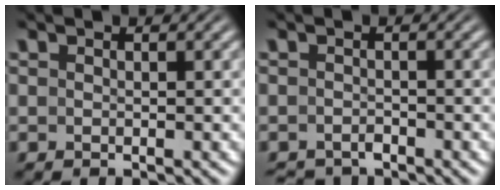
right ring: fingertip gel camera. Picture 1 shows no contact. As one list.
[{"total": 2.2, "force": [-2.2, 0.3, 0.0], "torque": [0.000, -0.015, -0.030]}]